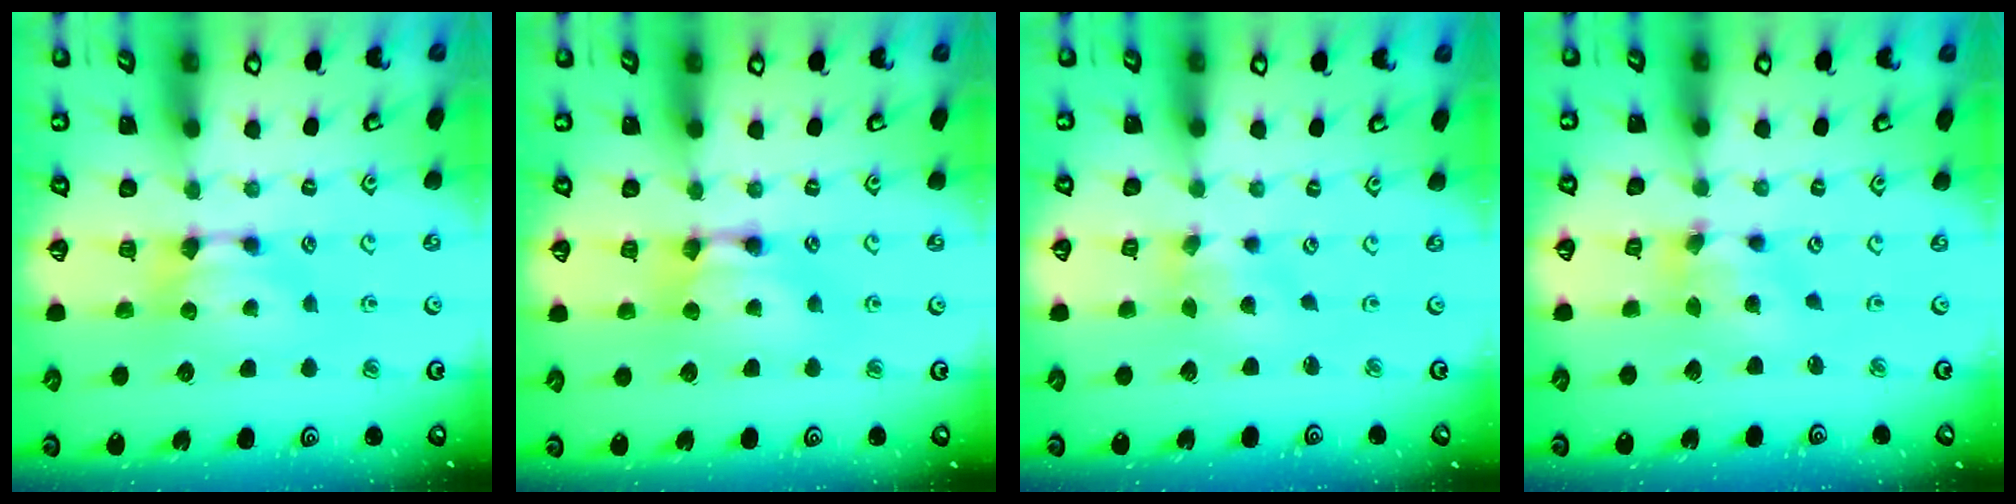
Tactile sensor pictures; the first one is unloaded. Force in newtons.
{"total": 2.2, "press": 2.2, "slide": 0.1}
{"total": 1.5, "press": 1.1, "slide": 1.0}
{"total": 3.4, "press": 3.0, "slide": 1.6}